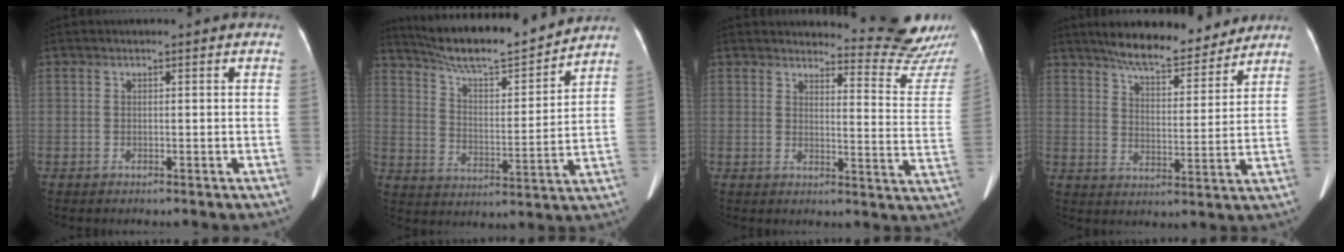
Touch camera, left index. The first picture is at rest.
{"total": 15.8, "force": [14.7, 1.1, 5.8], "torque": [-0.105, -0.001, 0.234]}
{"total": 12.1, "force": [12.1, -0.6, 0.8], "torque": [-0.001, -0.109, 0.126]}
{"total": 12.3, "force": [10.9, 2.7, 5.1], "torque": [-0.073, 0.005, 0.163]}